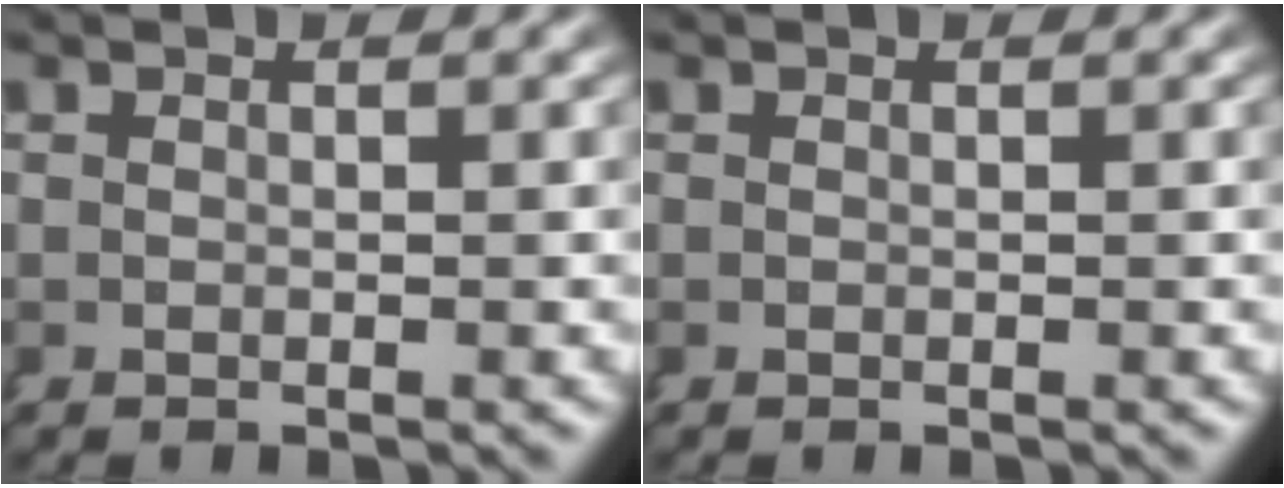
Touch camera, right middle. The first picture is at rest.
{"total": 0.0}